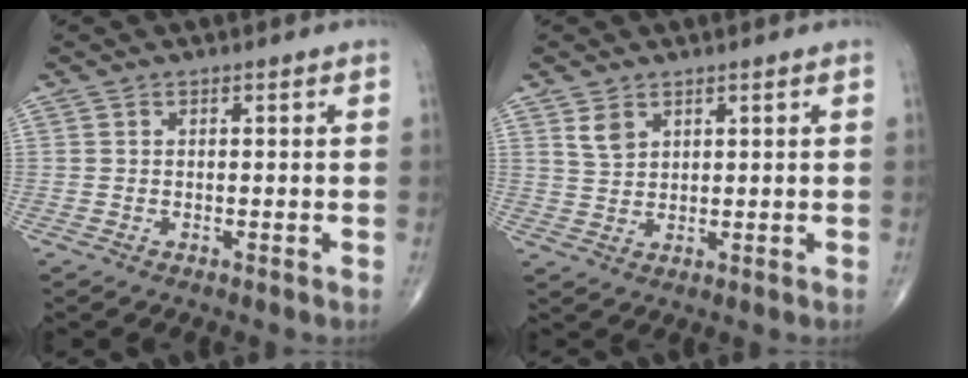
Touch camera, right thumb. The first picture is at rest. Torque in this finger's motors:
{"motor_torque": [-0.09, 0.28, 0.37, 0.21, 0.00]}